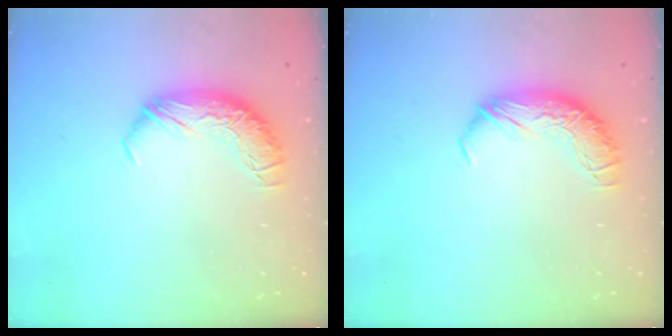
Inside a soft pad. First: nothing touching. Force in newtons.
{"total": 0.0}